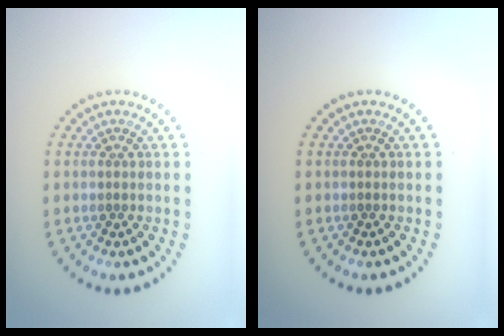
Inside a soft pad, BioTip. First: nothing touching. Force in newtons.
{"total": 0.0}